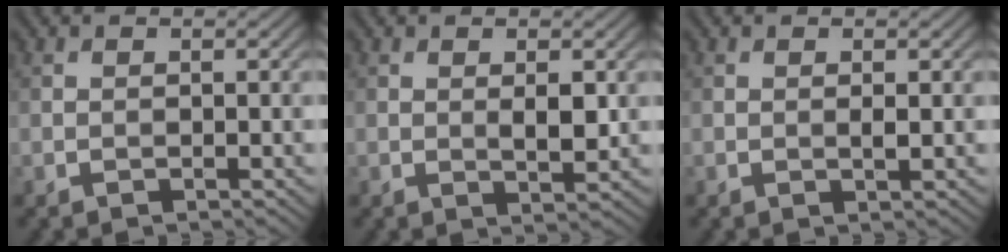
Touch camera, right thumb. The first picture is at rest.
{"total": 2.4, "force": [0.5, 0.9, 2.1], "torque": [-0.043, -0.007, 0.010]}
{"total": 0.8, "force": [0.1, 0.1, 0.7], "torque": [-0.017, -0.001, 0.001]}